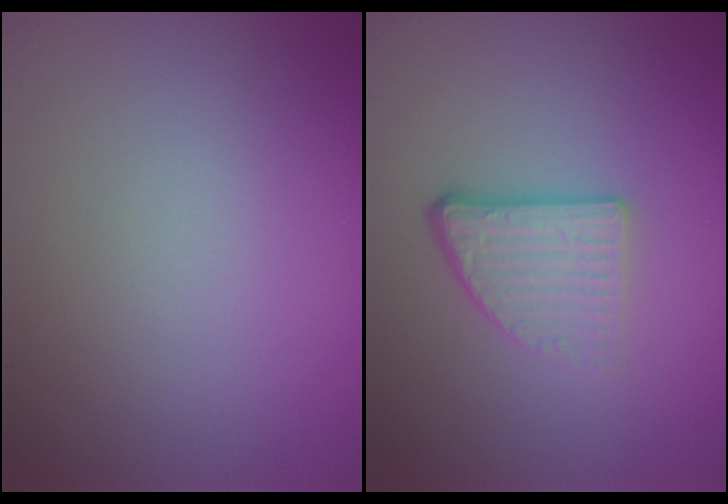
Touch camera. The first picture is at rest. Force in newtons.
{"total": 3.8, "press": 2.4, "slide": 3.0}